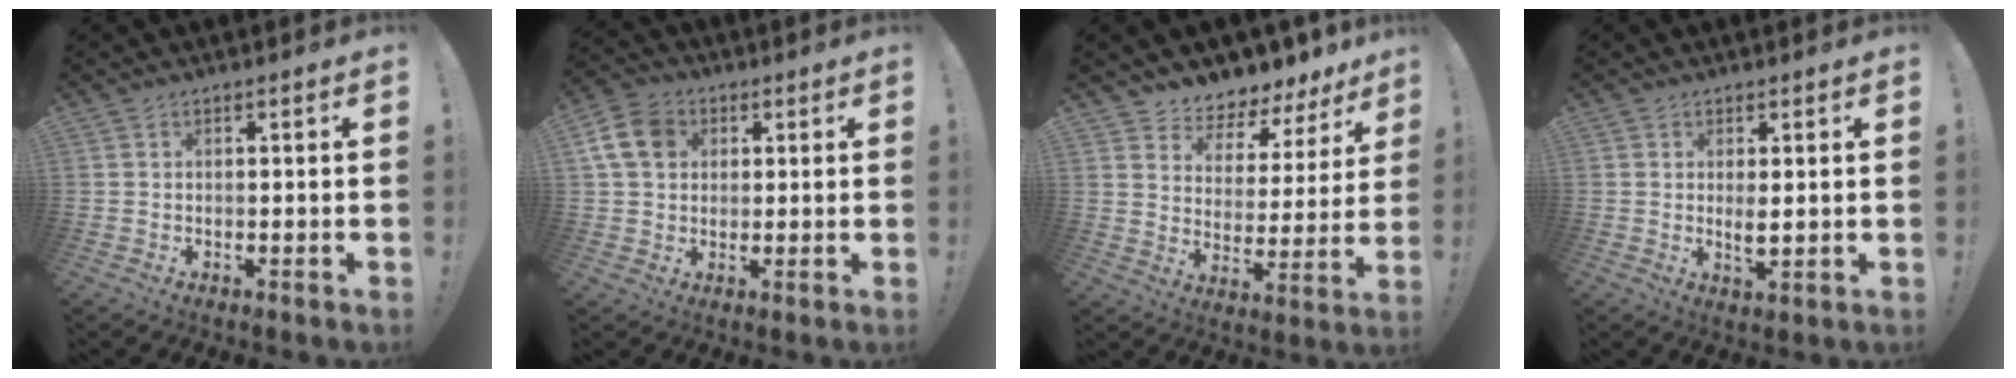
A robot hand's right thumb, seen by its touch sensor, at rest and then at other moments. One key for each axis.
{"total": 11.1, "fx": 3.3, "fy": 8.7, "fz": 6.0, "tx": -0.116, "ty": 0.001, "tz": 0.069}
{"total": 6.0, "fx": 5.1, "fy": 3.0, "fz": 0.9, "tx": -0.014, "ty": -0.062, "tz": 0.091}
{"total": 3.1, "fx": 0.7, "fy": 0.9, "fz": 2.9, "tx": -0.031, "ty": -0.013, "tz": 0.008}